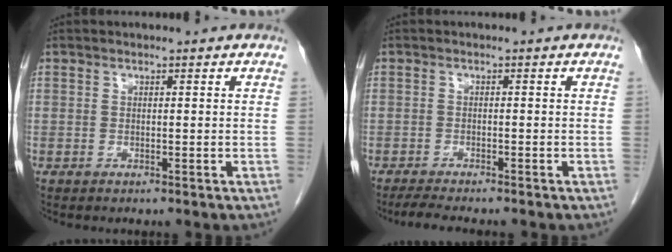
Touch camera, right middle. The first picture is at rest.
{"total": 4.6, "force": [-4.0, 0.3, 2.3], "torque": [-0.039, -0.014, -0.061]}